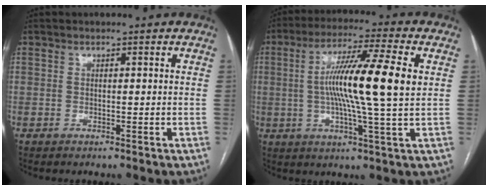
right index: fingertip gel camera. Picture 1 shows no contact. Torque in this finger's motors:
{"motor_torque": [1.83, 0.31, 0.83, 0.21]}